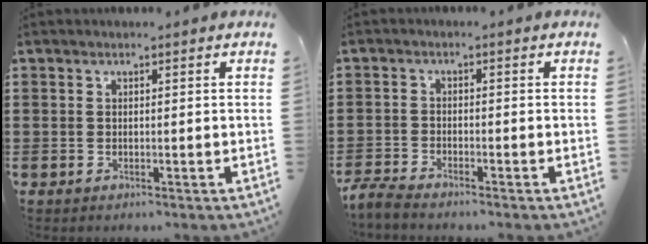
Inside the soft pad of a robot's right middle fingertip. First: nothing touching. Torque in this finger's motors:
{"motor_torque": [0.71, 0.36, 0.18, 0.04]}